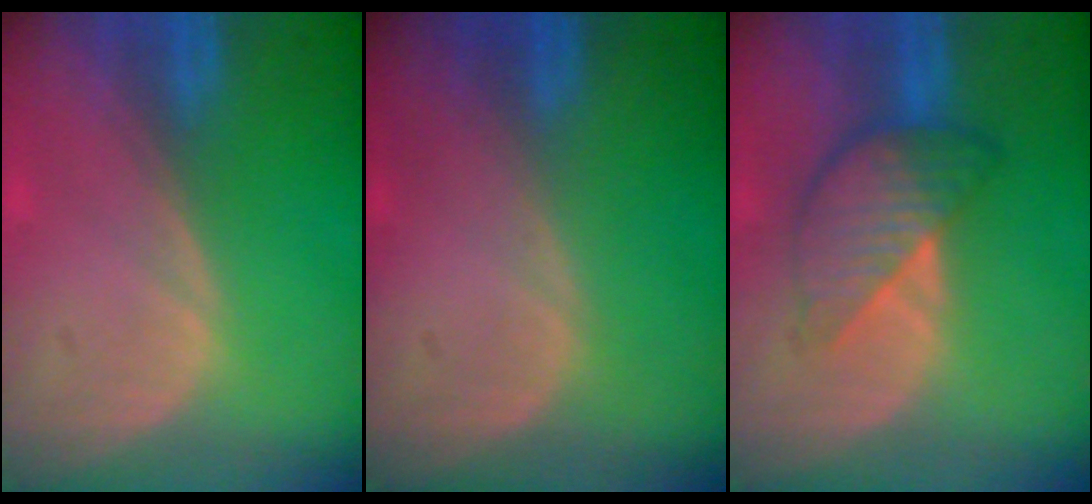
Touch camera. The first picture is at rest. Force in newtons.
{"total": 0.0}
{"total": 6.3, "press": 6.3, "slide": 0.3}